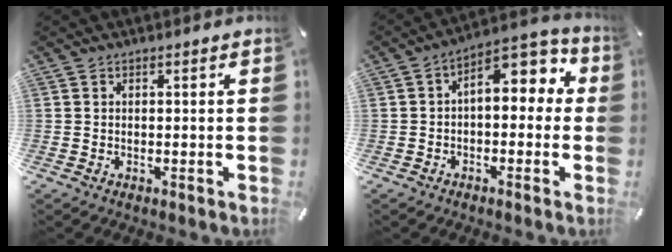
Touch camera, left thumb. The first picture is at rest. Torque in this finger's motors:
{"motor_torque": [0.81, 1.00, 1.13, 0.11, 0.14]}